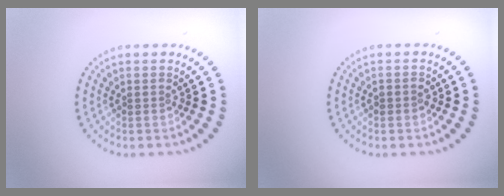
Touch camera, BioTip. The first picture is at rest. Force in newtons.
{"total": 0.9, "press": 0.8, "slide": 0.1}